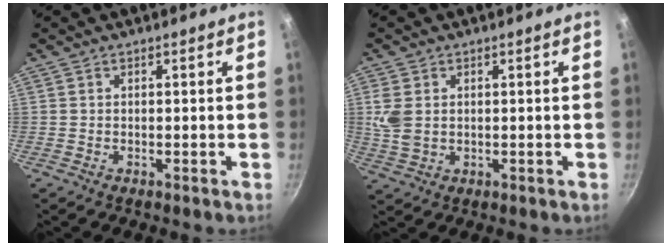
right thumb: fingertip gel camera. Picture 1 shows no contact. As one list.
[{"total": 5.4, "force": [1.0, 3.8, 3.7], "torque": [-0.078, -0.002, 0.024]}]